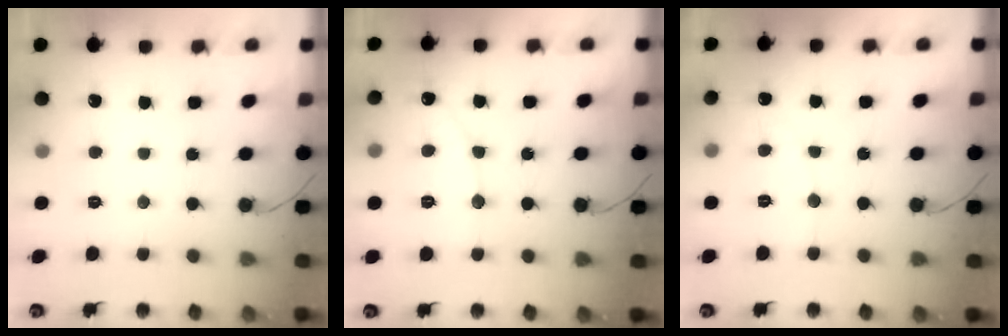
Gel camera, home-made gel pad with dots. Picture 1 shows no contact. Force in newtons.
{"total": 7.1, "press": 7.0, "slide": 0.4}
{"total": 3.8, "press": 3.8, "slide": 0.2}